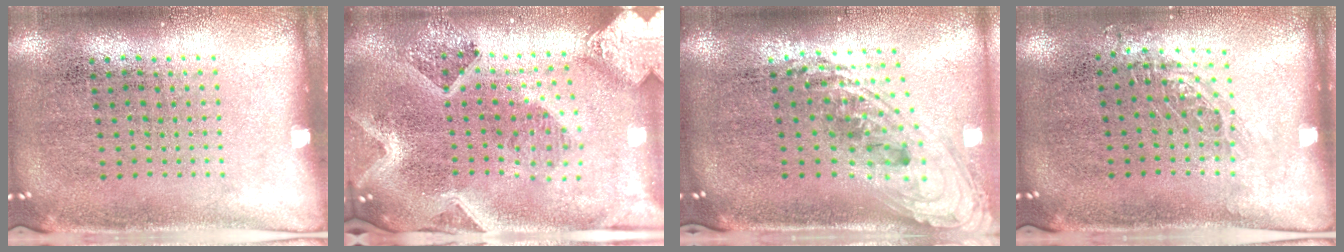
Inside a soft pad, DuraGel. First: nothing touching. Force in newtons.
{"total": 4.3, "press": 3.3, "slide": 2.7}
{"total": 2.4, "press": 1.7, "slide": 1.6}
{"total": 0.8, "press": 0.8, "slide": 0.2}